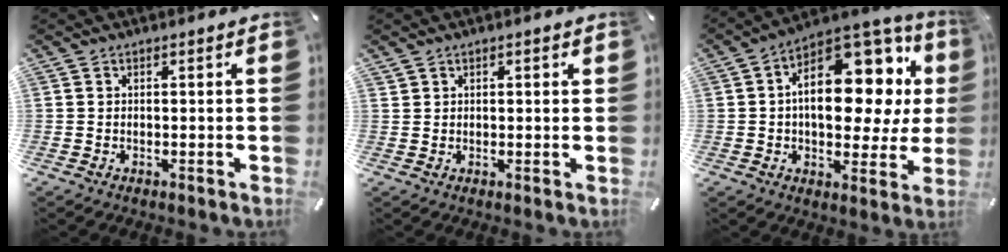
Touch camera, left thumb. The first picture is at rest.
{"total": 1.1, "force": [0.7, 0.9, 0.2], "torque": [0.005, -0.003, 0.012]}
{"total": 21.3, "force": [6.0, 12.3, 16.3], "torque": [-0.216, -0.044, 0.101]}